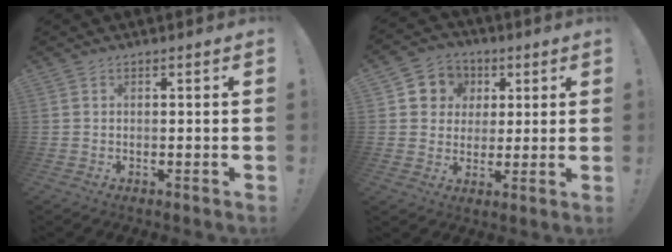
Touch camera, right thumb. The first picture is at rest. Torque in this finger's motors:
{"motor_torque": [0.06, 0.04, 0.45, 0.13, -0.03]}